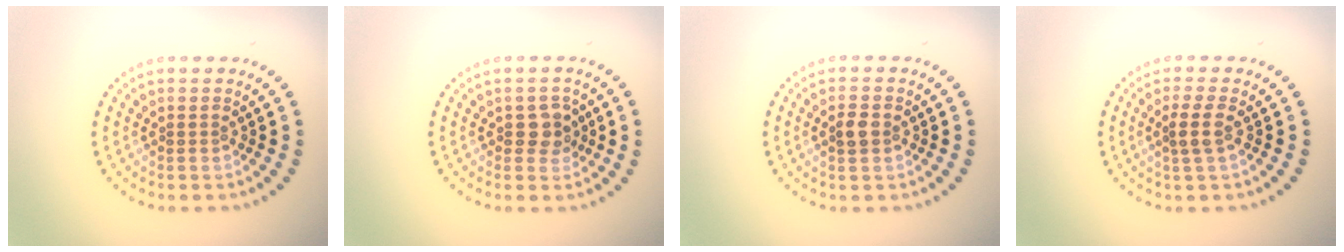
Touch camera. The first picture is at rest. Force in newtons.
{"total": 2.0, "press": 1.9, "slide": 0.6}
{"total": 1.6, "press": 1.6, "slide": 0.1}
{"total": 1.9, "press": 1.6, "slide": 1.2}